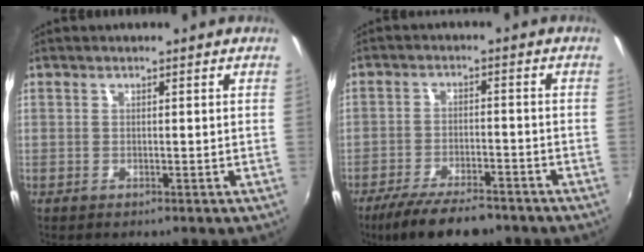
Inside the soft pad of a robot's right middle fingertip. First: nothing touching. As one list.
[{"total": 11.3, "force": [-8.9, 3.3, 6.1], "torque": [-0.135, -0.022, -0.146]}]